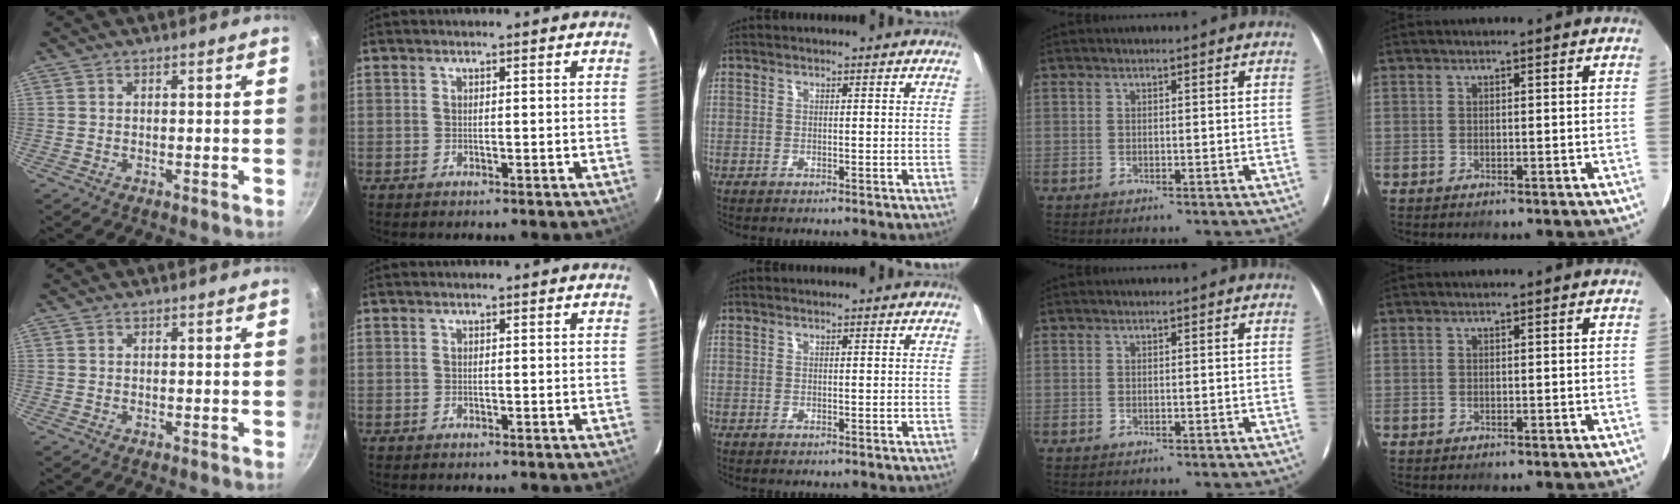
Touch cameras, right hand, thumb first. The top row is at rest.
{}